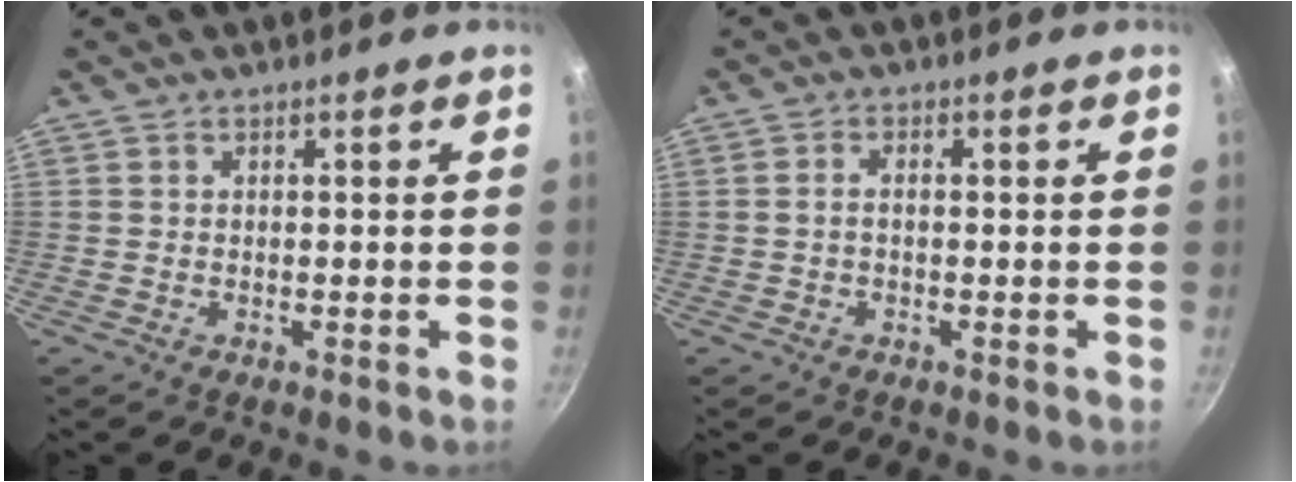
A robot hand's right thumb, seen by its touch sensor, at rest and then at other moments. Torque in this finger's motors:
{"motor_torque": [-0.06, -0.04, -0.52, 0.14, -0.01]}